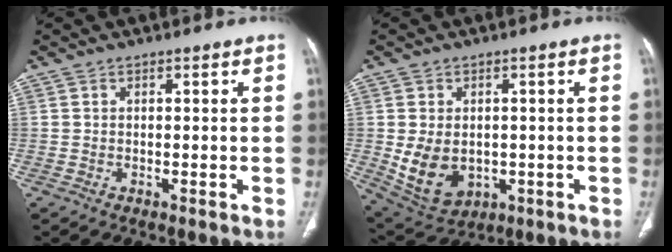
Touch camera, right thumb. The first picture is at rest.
{"total": 9.9, "force": [-1.3, 7.3, 6.6], "torque": [-0.101, -0.002, 0.006]}